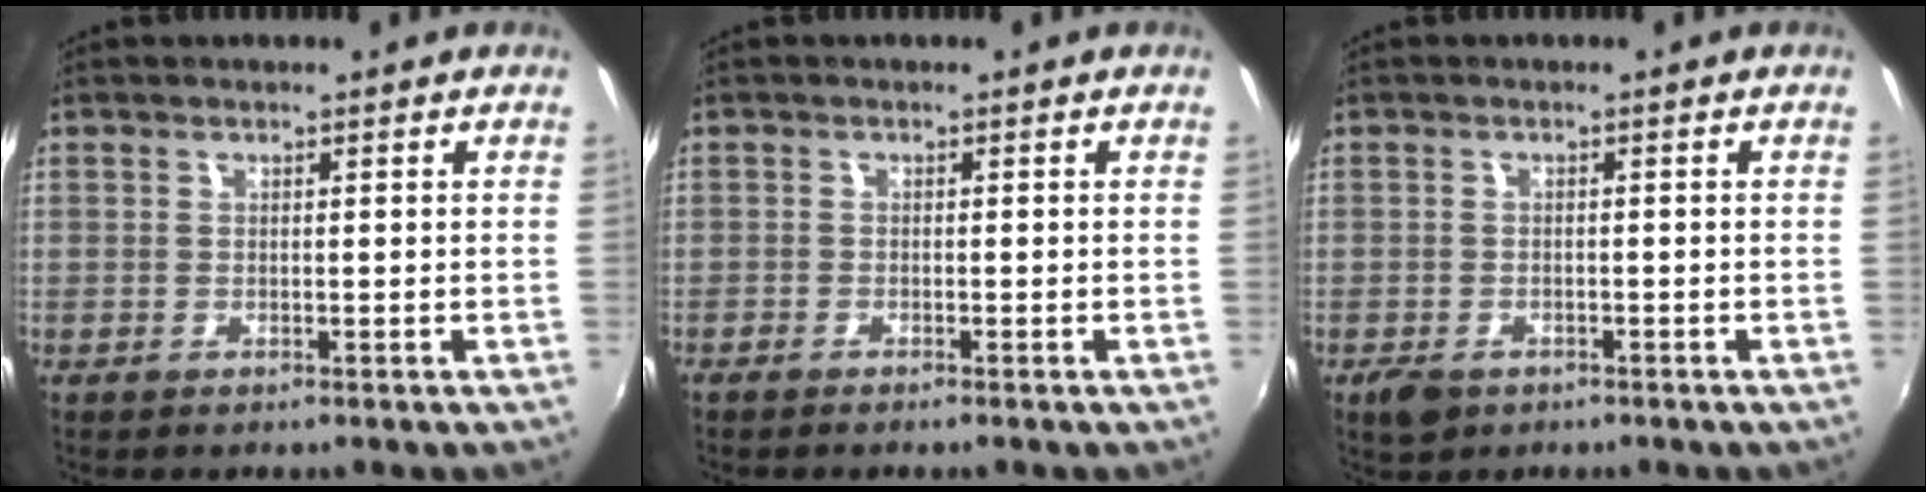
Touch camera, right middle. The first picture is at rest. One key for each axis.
{"total": 1.2, "fx": -1.1, "fy": 0.1, "fz": 0.5, "tx": -0.016, "ty": -0.003, "tz": -0.022}
{"total": 3.6, "fx": -2.2, "fy": 2.2, "fz": 1.8, "tx": -0.043, "ty": -0.009, "tz": -0.038}